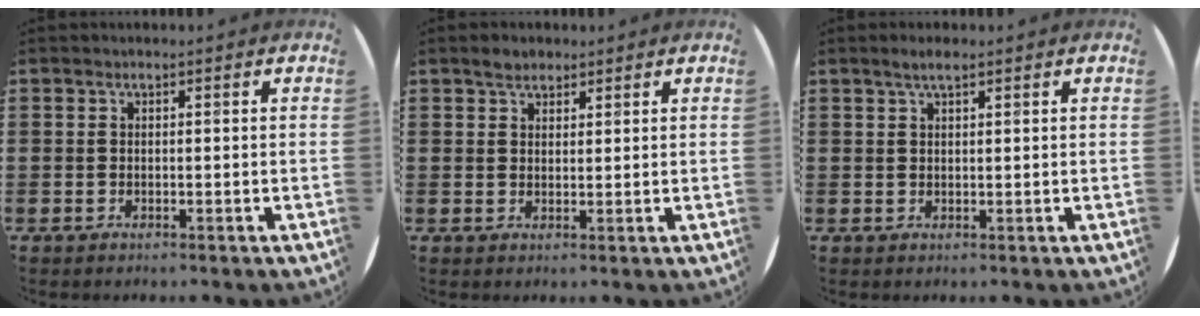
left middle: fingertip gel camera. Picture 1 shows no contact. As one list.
[{"total": 2.0, "force": [1.8, 0.9, 0.4], "torque": [-0.003, 0.002, 0.032]}, {"total": 1.8, "force": [1.3, 0.3, 1.1], "torque": [-0.024, 0.003, 0.023]}]